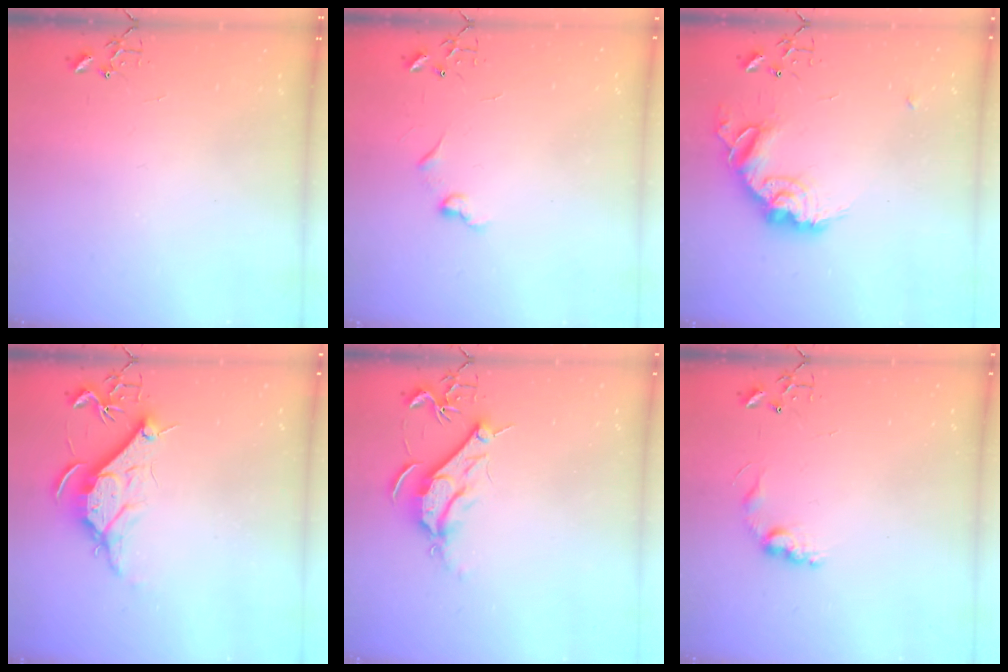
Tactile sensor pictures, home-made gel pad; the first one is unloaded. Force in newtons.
{"total": 6.3, "press": 6.3, "slide": 0.5}
{"total": 16.1, "press": 16.1, "slide": 1.0}
{"total": 12.2, "press": 12.2, "slide": 1.1}
{"total": 9.1, "press": 9.0, "slide": 0.8}
{"total": 8.6, "press": 8.6, "slide": 0.4}